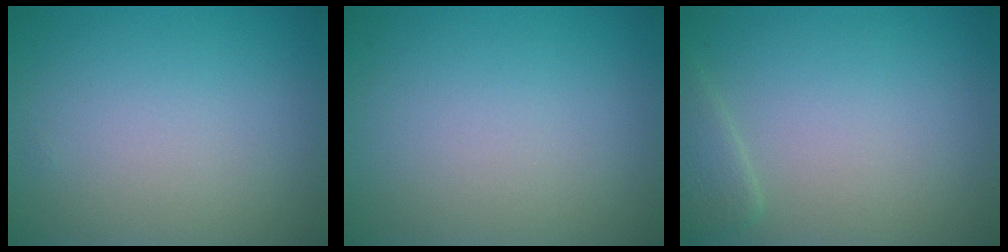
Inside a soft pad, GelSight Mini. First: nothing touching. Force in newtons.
{"total": 0.0}
{"total": 1.6, "press": 1.6, "slide": 0.1}